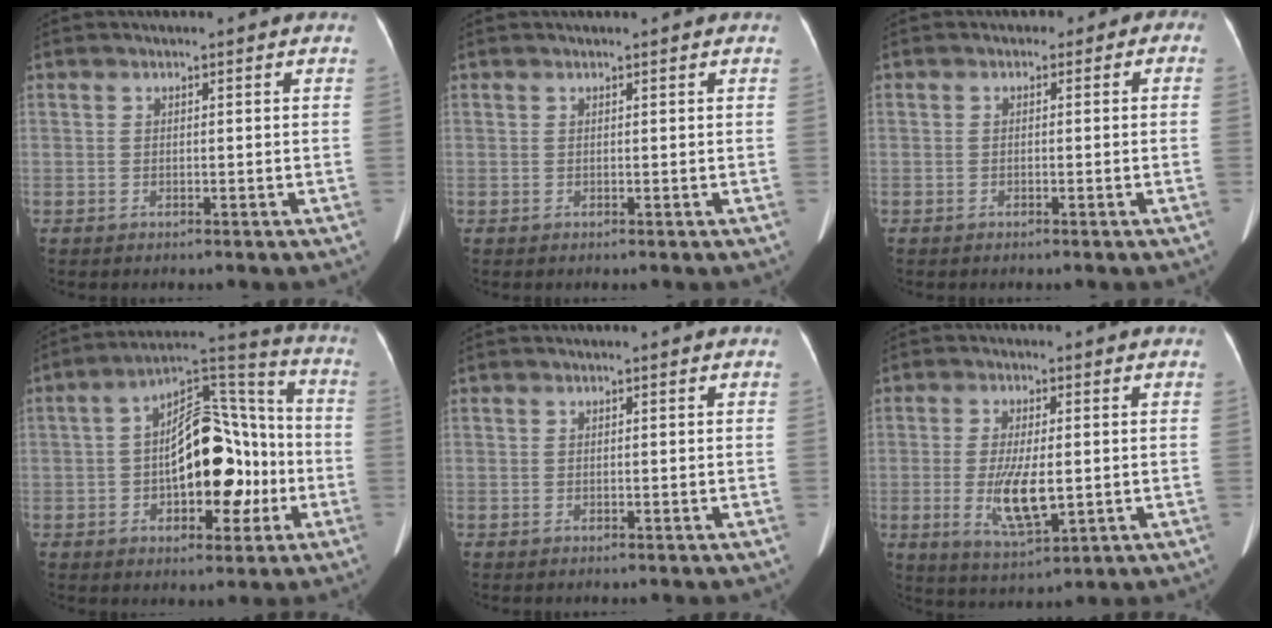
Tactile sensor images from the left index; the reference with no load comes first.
{"total": 1.4, "force": [1.3, 0.3, 0.5], "torque": [-0.008, 0.021, 0.015]}
{"total": 1.8, "force": [-0.8, 1.5, 0.4], "torque": [0.014, 0.015, -0.023]}
{"total": 15.0, "force": [-2.8, 7.2, 12.9], "torque": [-0.207, 0.036, -0.038]}
{"total": 0.0}
{"total": 7.8, "force": [-0.8, 2.4, 7.4], "torque": [-0.147, -0.017, -0.008]}